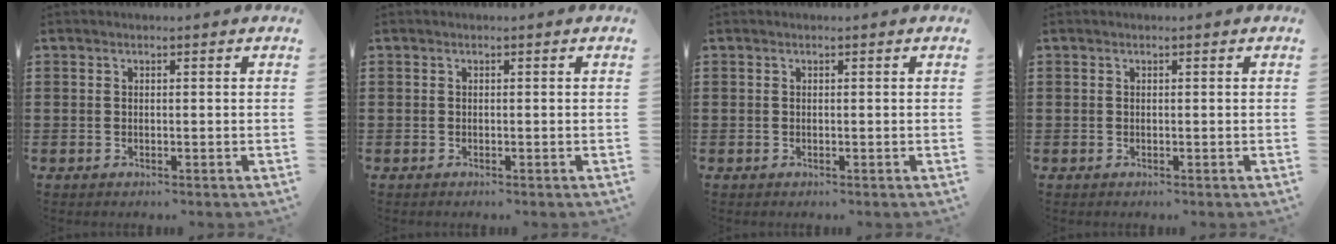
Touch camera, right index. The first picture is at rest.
{"total": 0.0}
{"total": 0.0}
{"total": 0.0}